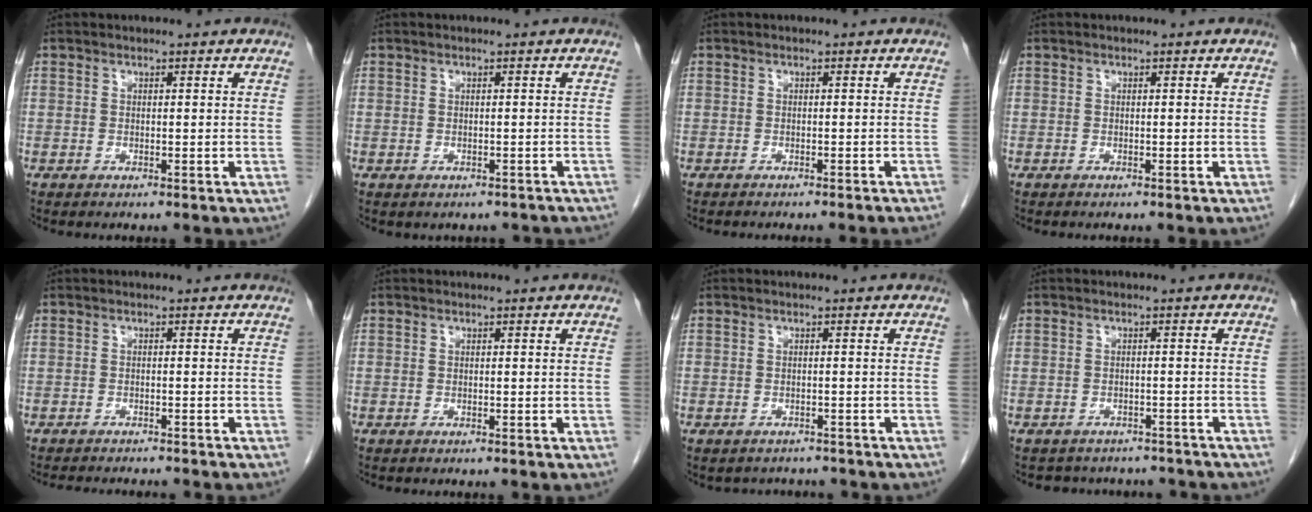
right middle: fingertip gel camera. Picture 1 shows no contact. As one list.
[{"total": 2.4, "force": [-1.9, 1.2, 0.7], "torque": [-0.008, 0.001, -0.018]}, {"total": 4.1, "force": [-3.7, -0.7, 1.6], "torque": [-0.011, -0.001, -0.046]}, {"total": 0.0}, {"total": 7.3, "force": [-6.8, 1.0, 2.7], "torque": [-0.030, -0.007, -0.089]}, {"total": 0.0}, {"total": 2.9, "force": [-2.6, 1.3, -0.1], "torque": [0.000, 0.003, -0.034]}, {"total": 7.6, "force": [-6.9, 3.2, 0.8], "torque": [-0.008, 0.016, -0.074]}]